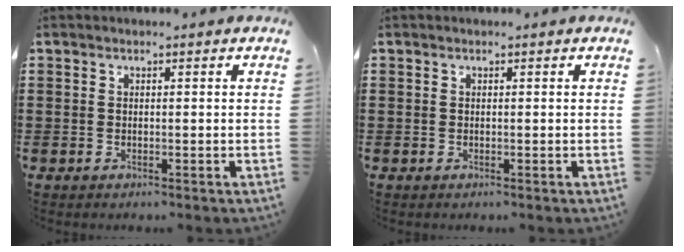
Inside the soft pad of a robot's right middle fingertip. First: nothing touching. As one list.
[{"total": 0.0}]